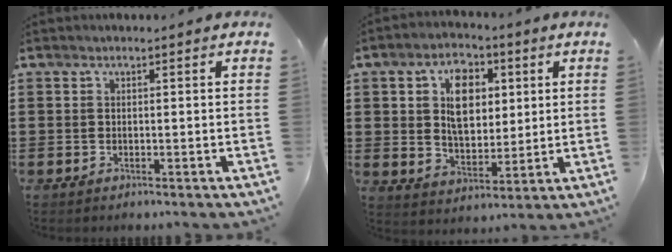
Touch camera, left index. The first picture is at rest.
{"total": 8.3, "force": [2.8, 5.2, 5.8], "torque": [-0.107, 0.011, 0.046]}